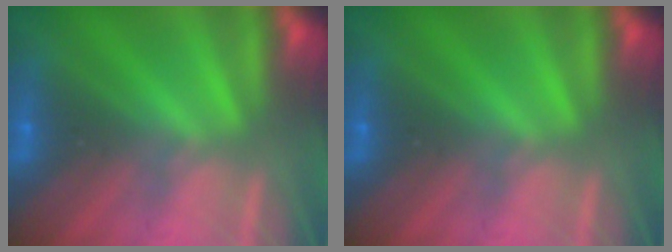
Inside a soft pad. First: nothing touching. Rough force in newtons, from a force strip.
{"total": 0.0}